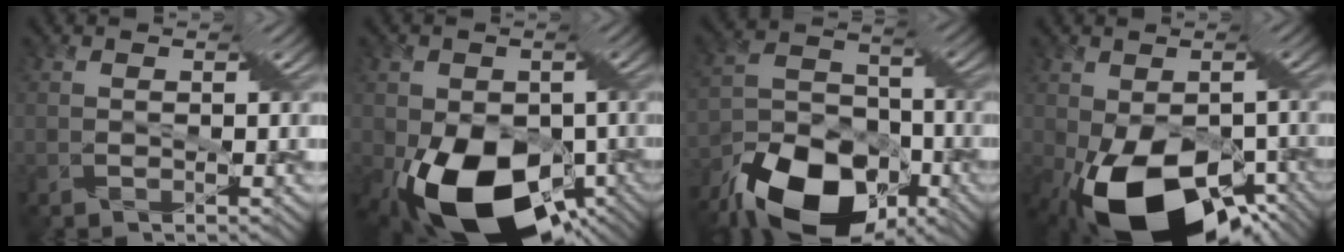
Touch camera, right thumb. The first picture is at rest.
{"total": 16.1, "force": [-5.5, 10.9, 10.6], "torque": [-0.171, -0.032, -0.086]}
{"total": 17.1, "force": [-11.2, 9.0, 9.3], "torque": [-0.192, -0.029, -0.196]}
{"total": 17.7, "force": [-7.6, 9.9, 12.5], "torque": [-0.214, -0.039, -0.102]}